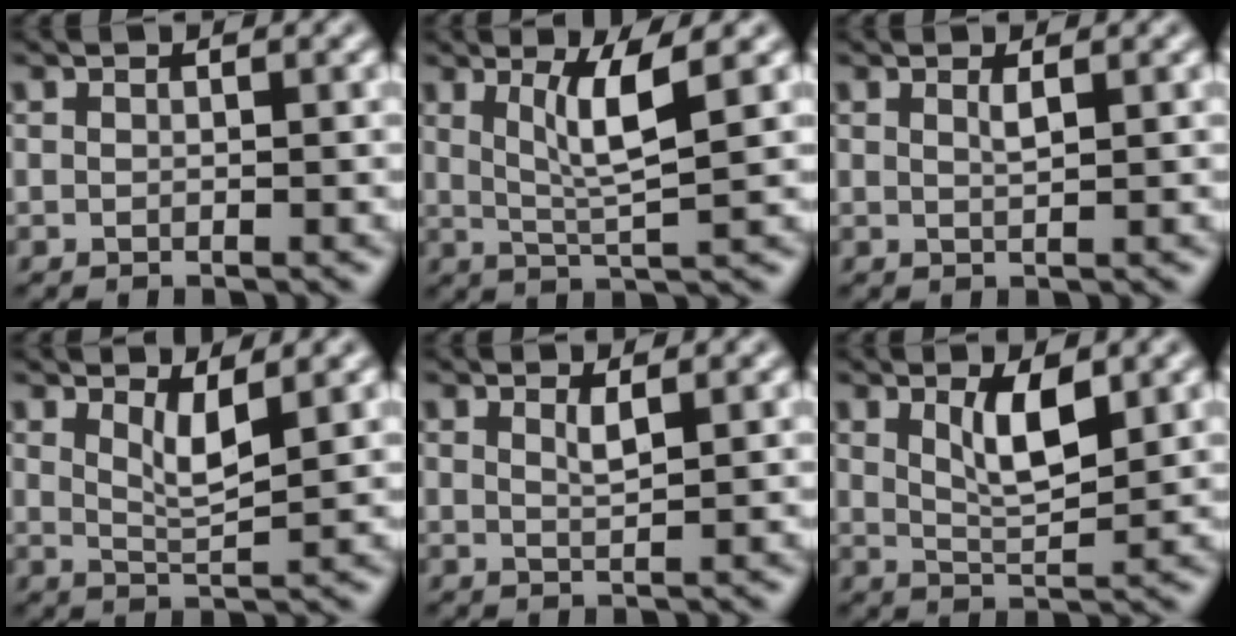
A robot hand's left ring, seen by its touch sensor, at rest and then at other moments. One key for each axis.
{"total": 4.3, "fx": 1.5, "fy": 0.7, "fz": 4.0, "tx": -0.076, "ty": -0.007, "tz": 0.032}
{"total": 0.9, "fx": 0.5, "fy": 0.1, "fz": 0.7, "tx": -0.014, "ty": -0.001, "tz": 0.008}
{"total": 2.6, "fx": 1.4, "fy": 0.6, "fz": 2.1, "tx": -0.036, "ty": -0.010, "tz": 0.029}
{"total": 1.2, "fx": 0.7, "fy": 0.2, "fz": 0.9, "tx": -0.019, "ty": -0.004, "tz": 0.013}
{"total": 3.7, "fx": 1.6, "fy": 1.1, "fz": 3.2, "tx": -0.060, "ty": -0.005, "tz": 0.031}